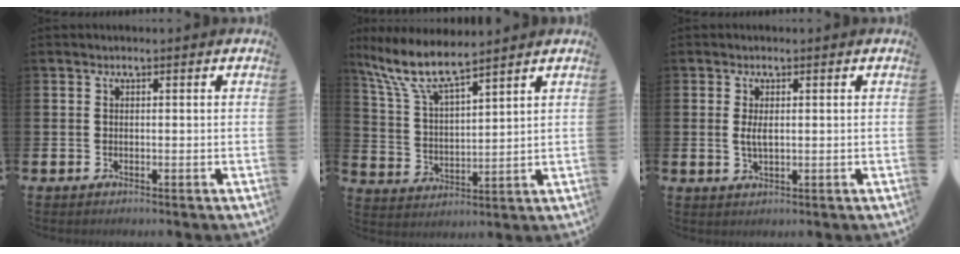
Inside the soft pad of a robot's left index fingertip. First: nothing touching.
{"total": 8.7, "force": [7.6, 1.4, 4.0], "torque": [-0.109, -0.032, 0.134]}
{"total": 2.4, "force": [0.4, 1.0, 2.2], "torque": [-0.040, 0.002, 0.006]}